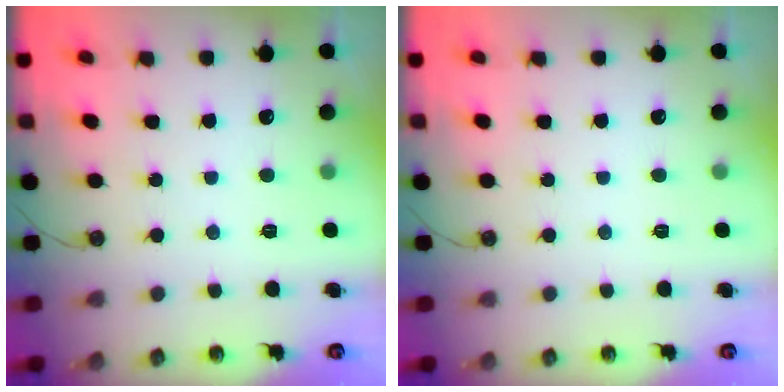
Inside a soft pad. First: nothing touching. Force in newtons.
{"total": 0.0}